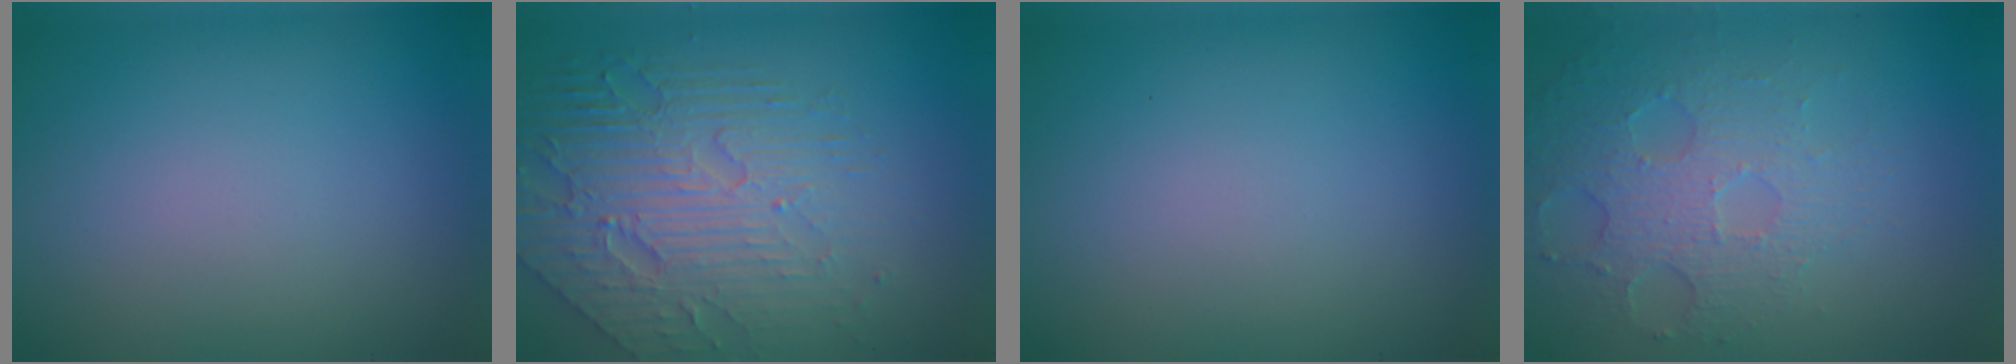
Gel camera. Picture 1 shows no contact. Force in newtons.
{"total": 7.3, "press": 5.3, "slide": 5.1}
{"total": 0.0}
{"total": 4.3, "press": 3.0, "slide": 3.1}